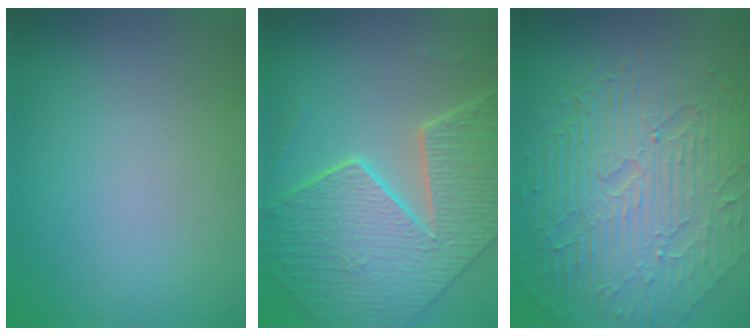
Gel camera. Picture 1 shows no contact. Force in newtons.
{"total": 9.1, "press": 6.5, "slide": 6.3}
{"total": 9.5, "press": 6.3, "slide": 7.1}